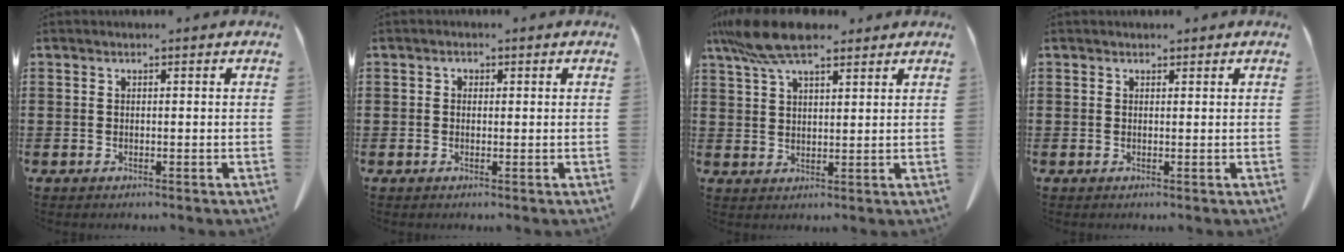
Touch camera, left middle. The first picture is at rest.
{"total": 0.8, "force": [0.1, 0.6, 0.4], "torque": [-0.011, 0.003, 0.002]}
{"total": 9.1, "force": [6.7, 2.7, 5.5], "torque": [-0.132, -0.007, 0.124]}
{"total": 0.7, "force": [0.5, 0.4, 0.0], "torque": [-0.002, 0.002, 0.010]}